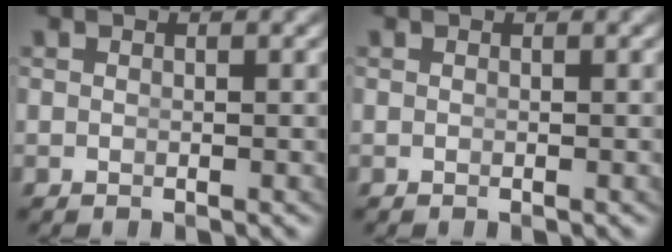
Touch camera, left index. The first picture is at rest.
{"total": 0.0}